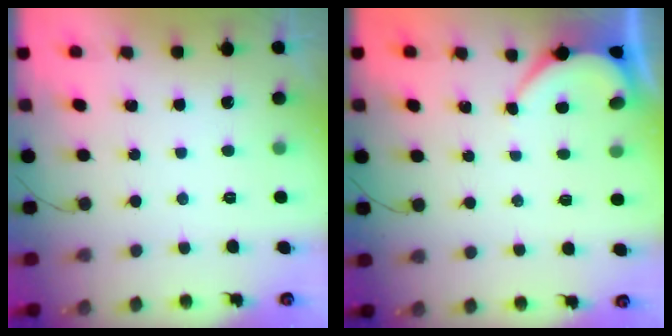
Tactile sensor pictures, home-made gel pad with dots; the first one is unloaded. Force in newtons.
{"total": 2.2, "press": 2.2, "slide": 0.2}